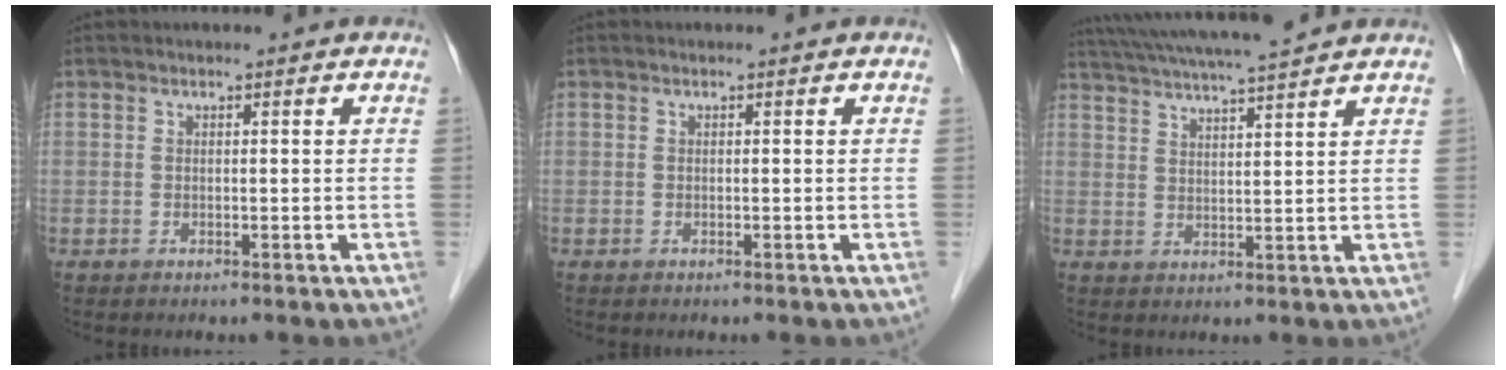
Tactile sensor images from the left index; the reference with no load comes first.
{"total": 0.0}
{"total": 12.6, "force": [11.2, -0.3, 5.7], "torque": [-0.106, 0.025, 0.172]}